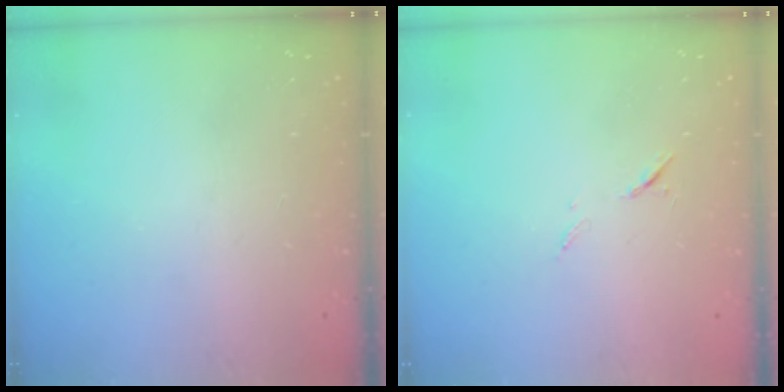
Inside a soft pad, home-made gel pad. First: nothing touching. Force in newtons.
{"total": 6.2, "press": 6.2, "slide": 0.8}